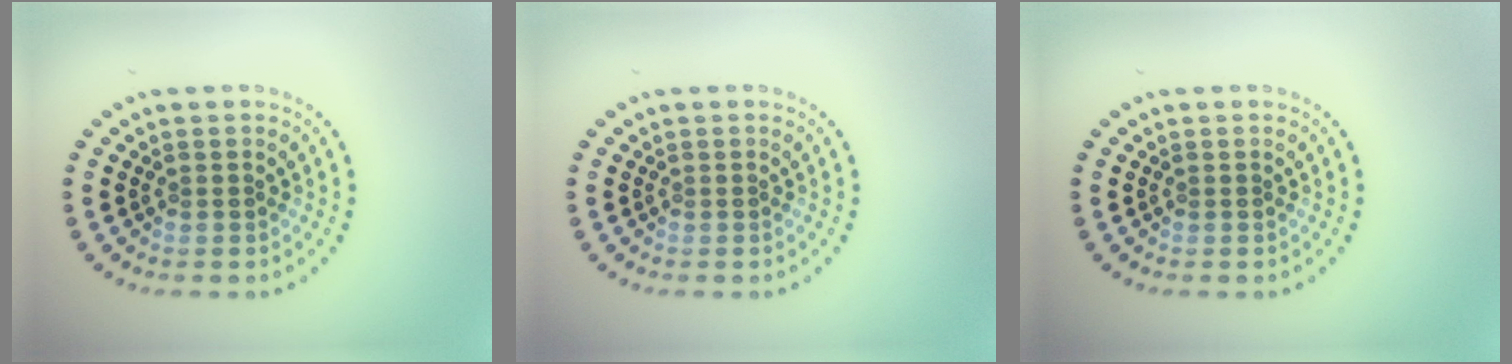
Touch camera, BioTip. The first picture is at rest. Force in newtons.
{"total": 0.0}
{"total": 0.0}